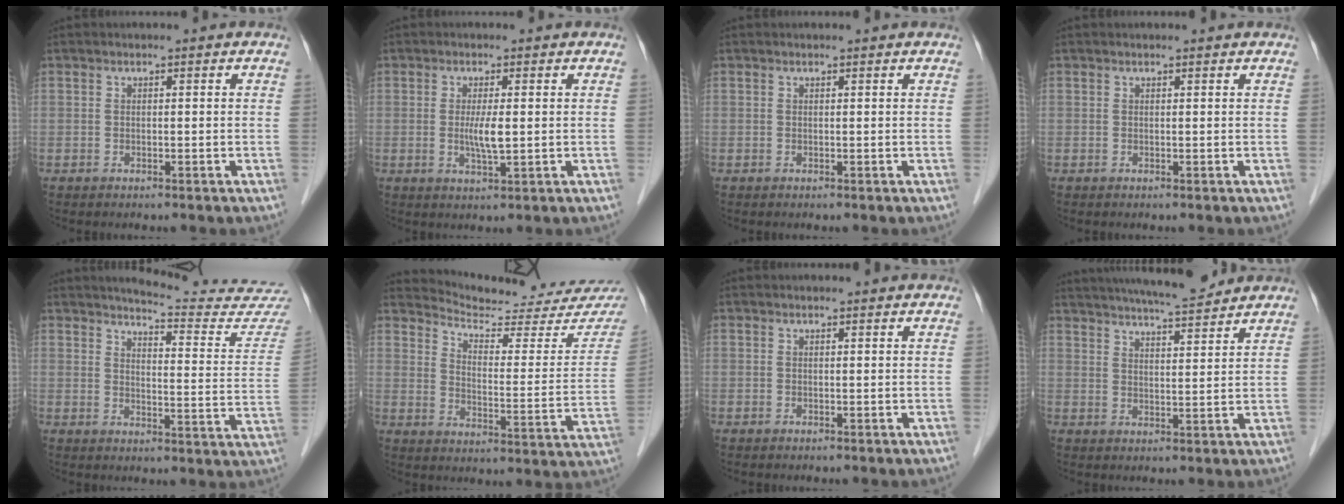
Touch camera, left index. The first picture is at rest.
{"total": 3.2, "force": [-0.1, 0.3, 3.2], "torque": [-0.065, -0.009, 0.000]}
{"total": 0.6, "force": [0.6, 0.1, 0.1], "torque": [-0.008, 0.004, 0.008]}
{"total": 1.0, "force": [0.9, 0.1, 0.2], "torque": [-0.008, 0.006, 0.011]}
{"total": 18.2, "force": [17.8, 0.4, 3.6], "torque": [-0.038, -0.120, 0.192]}
{"total": 18.7, "force": [18.2, 2.0, 4.1], "torque": [-0.057, -0.086, 0.224]}
{"total": 1.5, "force": [1.5, 0.2, 0.3], "torque": [-0.009, 0.007, 0.016]}
{"total": 12.0, "force": [10.9, 0.8, 5.0], "torque": [-0.085, 0.005, 0.158]}